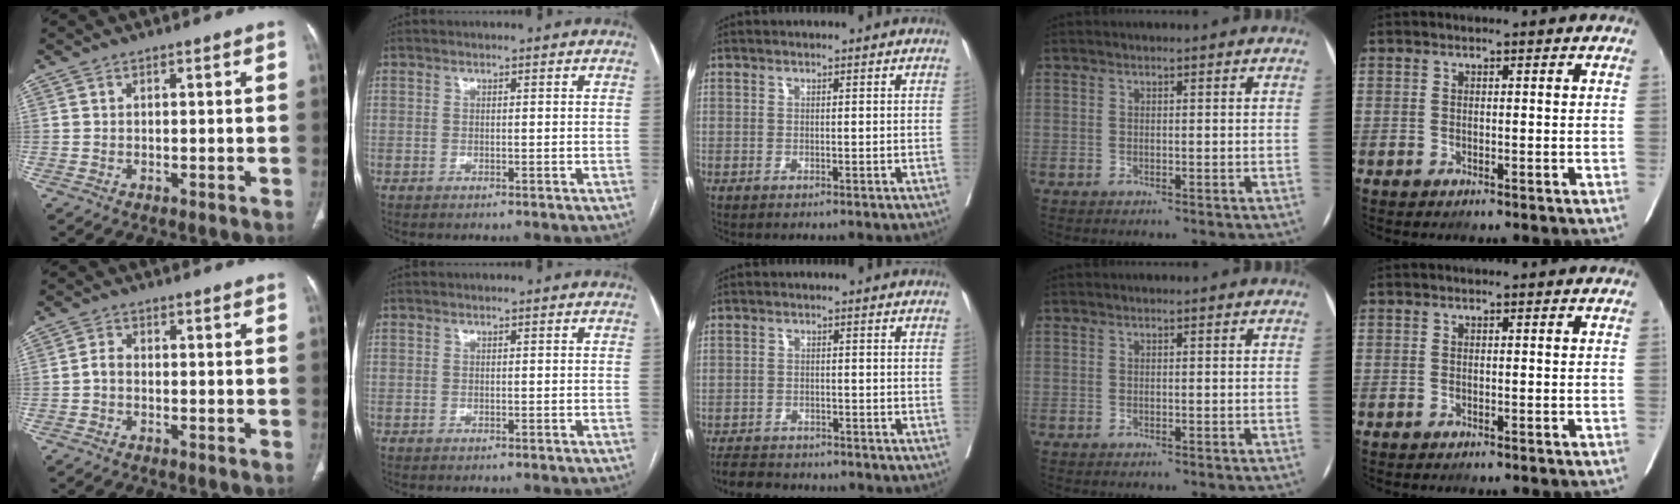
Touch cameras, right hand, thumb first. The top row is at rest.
{"thumb": {"total": 1.9, "force": [-0.6, 1.2, 1.3], "torque": [-0.023, 0.007, -0.018]}, "middle": {"total": 5.9, "force": [-5.4, 1.9, 1.2], "torque": [-0.017, -0.010, -0.084]}}